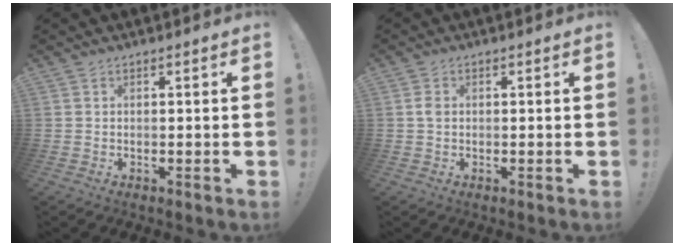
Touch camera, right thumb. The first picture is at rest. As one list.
[{"total": 1.5, "force": [0.0, 1.1, 1.1], "torque": [-0.027, 0.007, 0.001]}]